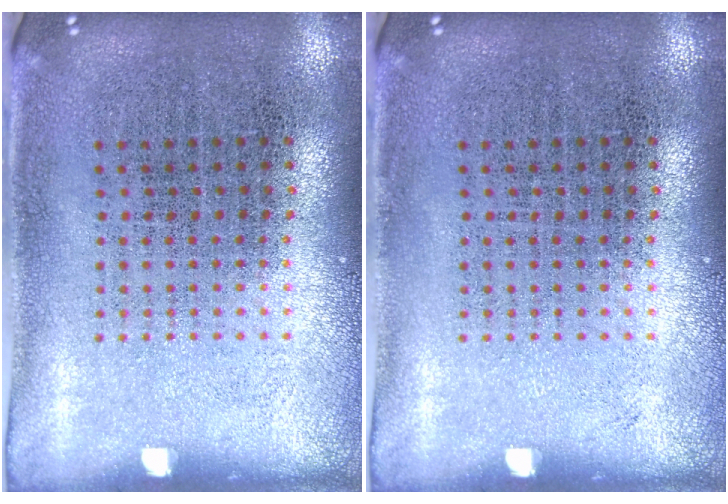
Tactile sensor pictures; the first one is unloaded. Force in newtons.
{"total": 0.0}